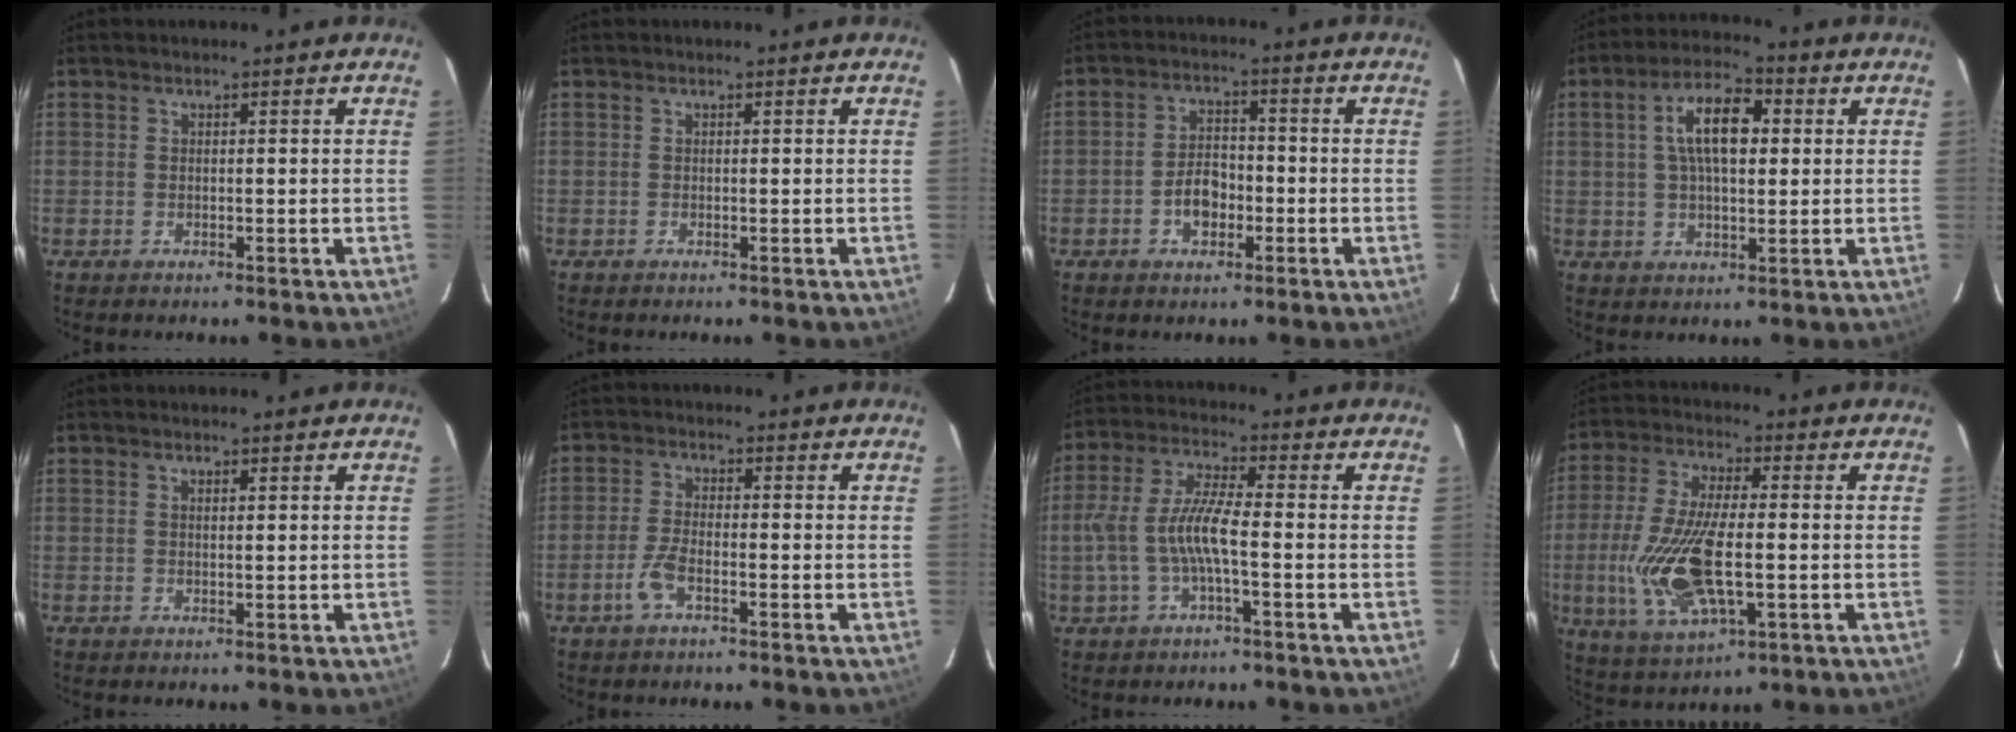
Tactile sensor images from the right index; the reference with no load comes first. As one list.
[{"total": 0.0}, {"total": 5.6, "force": [-2.2, 3.7, 3.5], "torque": [-0.068, 0.015, -0.033]}, {"total": 9.8, "force": [2.1, 4.4, 8.5], "torque": [-0.153, 0.018, 0.034]}, {"total": 0.7, "force": [0.4, 0.2, 0.5], "torque": [-0.009, 0.002, 0.008]}, {"total": 4.3, "force": [-2.3, 1.2, 3.4], "torque": [-0.082, 0.001, -0.048]}, {"total": 8.7, "force": [-2.0, 1.5, 8.4], "torque": [-0.182, 0.004, -0.033]}, {"total": 16.3, "force": [-2.8, 6.2, 14.9], "torque": [-0.315, -0.014, -0.047]}]